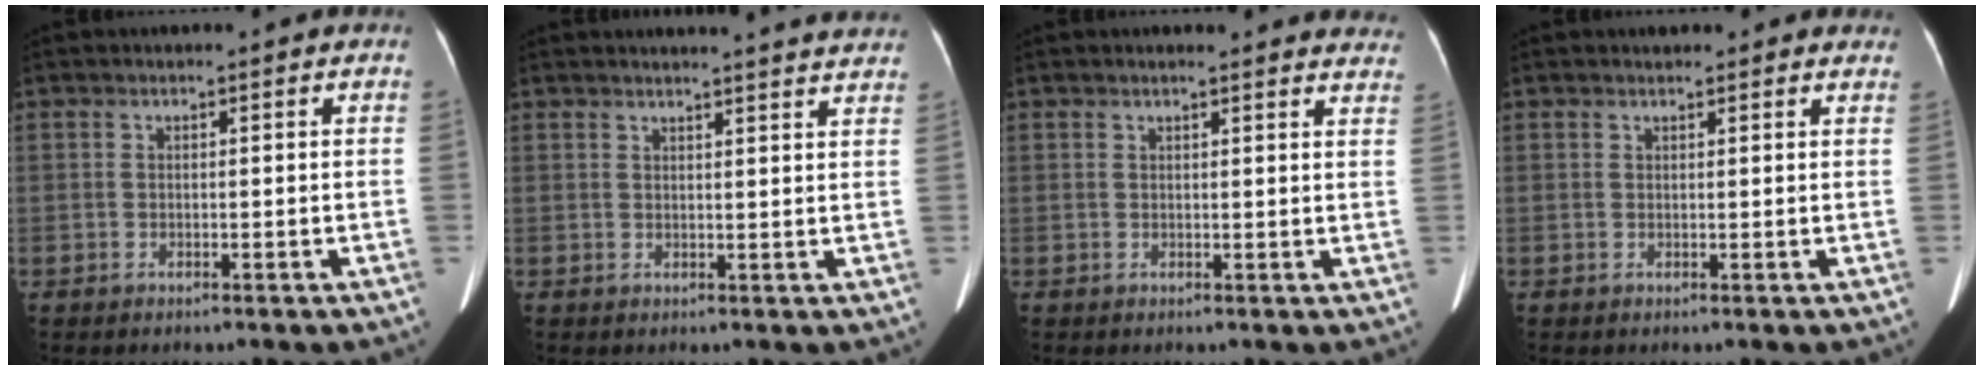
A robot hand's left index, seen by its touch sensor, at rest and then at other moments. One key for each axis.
{"total": 12.2, "fx": 11.8, "fy": 0.0, "fz": 3.0, "tx": -0.027, "ty": -0.027, "tz": 0.116}
{"total": 12.2, "fx": 11.7, "fy": 2.3, "fz": 2.7, "tx": 0.003, "ty": -0.015, "tz": 0.102}
{"total": 4.4, "fx": 3.8, "fy": 2.0, "fz": 1.0, "tx": 0.003, "ty": 0.020, "tz": 0.038}